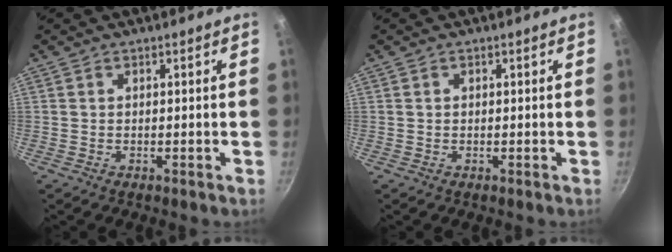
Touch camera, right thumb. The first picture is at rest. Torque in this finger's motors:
{"motor_torque": [-0.02, -0.24, 0.11, 0.20, -0.03]}